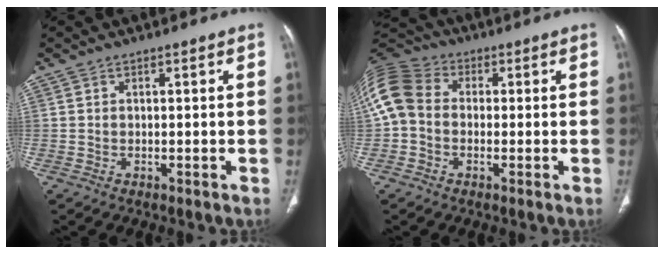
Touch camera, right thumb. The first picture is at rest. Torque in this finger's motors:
{"motor_torque": [0.41, 0.33, 1.25, -0.47, 0.34]}